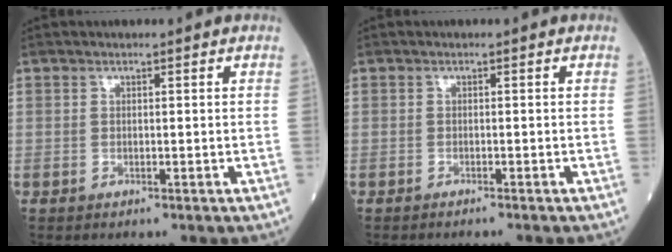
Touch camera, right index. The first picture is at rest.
{"total": 2.2, "force": [-2.0, 0.0, 0.9], "torque": [-0.014, 0.000, -0.022]}